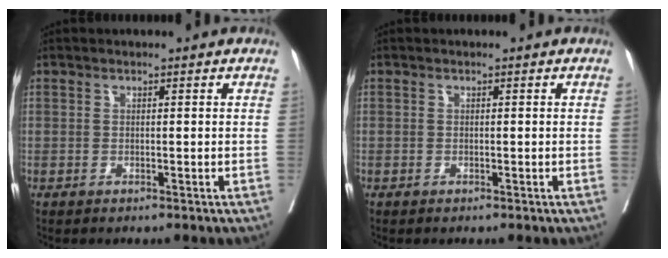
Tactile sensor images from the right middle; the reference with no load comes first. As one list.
[{"total": 0.0}]